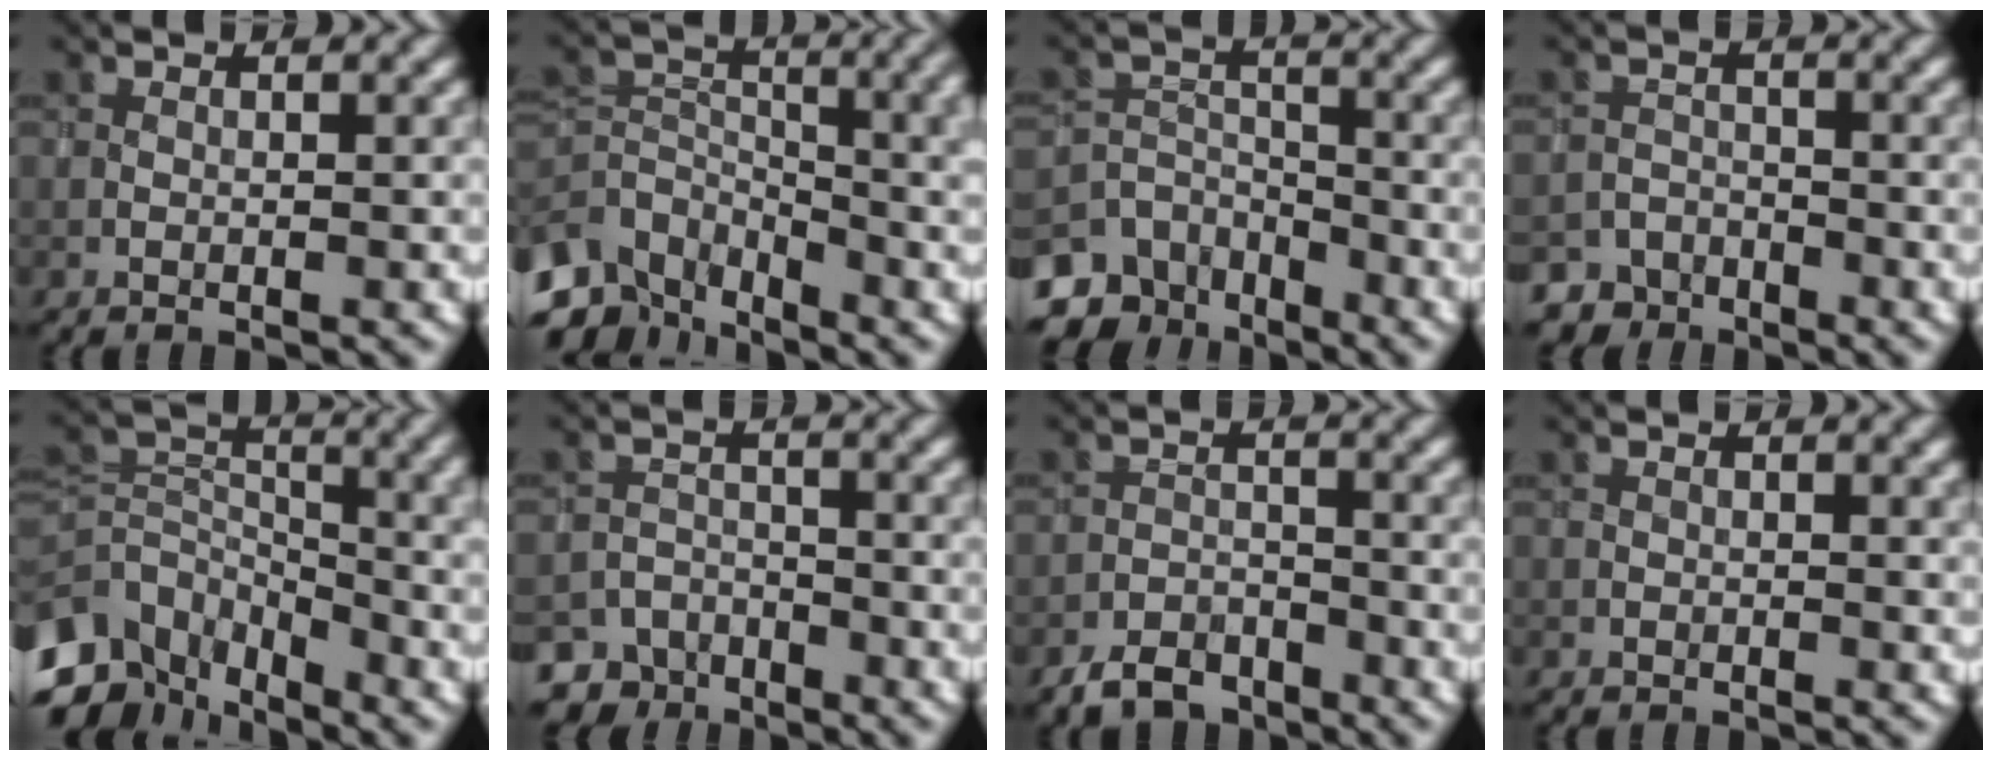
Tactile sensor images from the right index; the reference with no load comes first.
{"total": 7.5, "force": [-2.6, 4.7, 5.2], "torque": [-0.104, -0.012, -0.048]}
{"total": 5.7, "force": [-4.4, 3.4, 1.3], "torque": [-0.014, -0.007, -0.087]}
{"total": 2.7, "force": [-2.4, 0.9, -0.7], "torque": [0.023, -0.002, -0.046]}
{"total": 7.6, "force": [-4.3, 4.7, 4.2], "torque": [-0.083, -0.007, -0.084]}
{"total": 3.7, "force": [-3.2, 1.8, -0.1], "torque": [0.015, -0.009, -0.054]}
{"total": 2.8, "force": [-2.6, 1.1, 0.4], "torque": [-0.005, 0.001, -0.055]}
{"total": 0.5, "force": [0.0, 0.3, 0.4], "torque": [-0.009, -0.001, 0.000]}